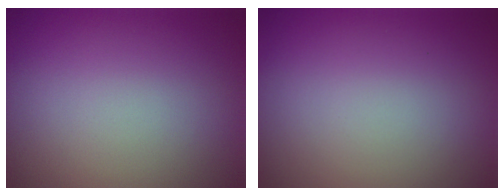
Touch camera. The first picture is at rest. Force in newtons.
{"total": 0.0}